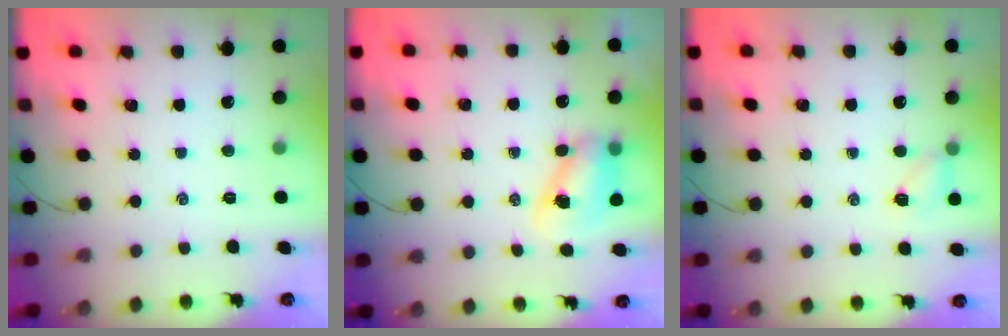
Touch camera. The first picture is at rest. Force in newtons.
{"total": 8.1, "press": 8.0, "slide": 1.1}
{"total": 5.2, "press": 5.0, "slide": 1.6}